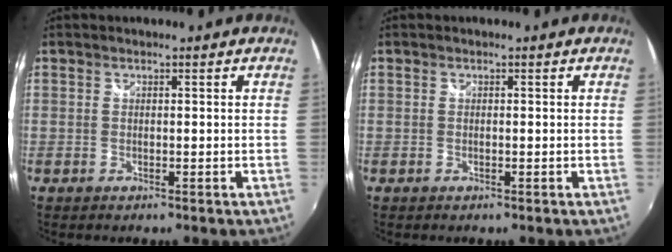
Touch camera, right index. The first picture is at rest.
{"total": 0.0}